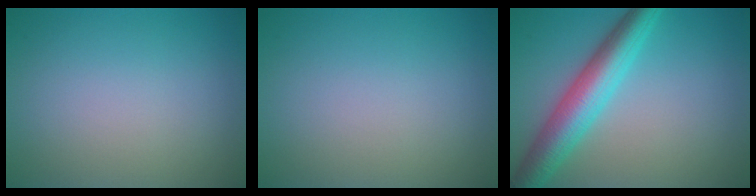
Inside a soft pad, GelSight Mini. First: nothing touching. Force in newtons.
{"total": 0.0}
{"total": 6.4, "press": 6.4, "slide": 0.1}